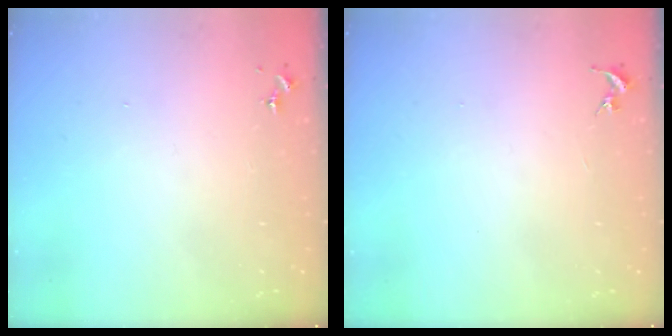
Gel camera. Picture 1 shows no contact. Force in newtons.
{"total": 0.0}